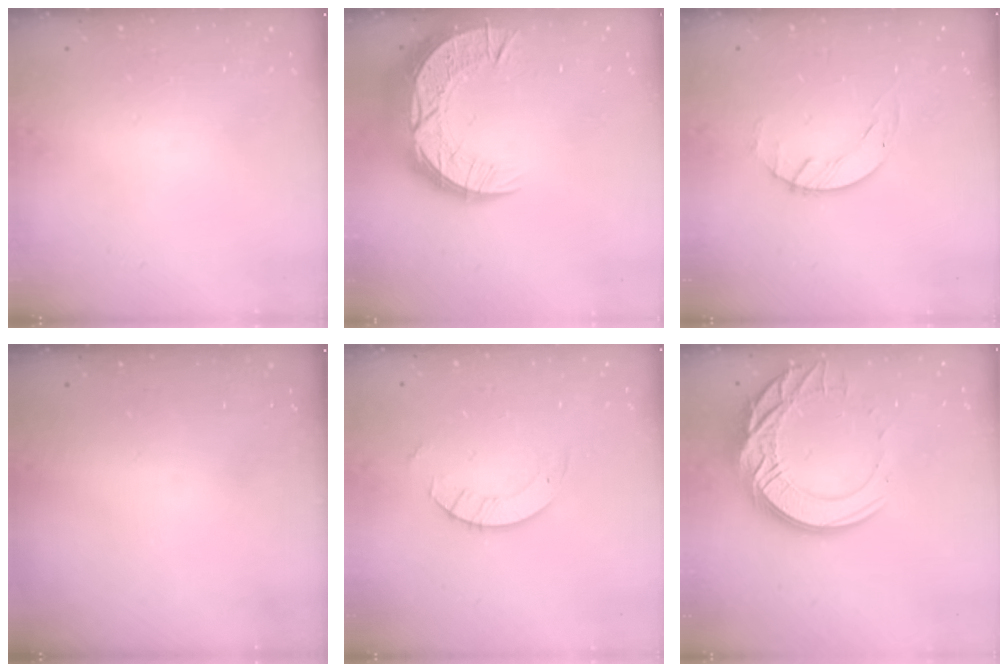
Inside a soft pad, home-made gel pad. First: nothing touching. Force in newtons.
{"total": 24.0, "press": 23.9, "slide": 1.9}
{"total": 1.8, "press": 1.8, "slide": 0.3}
{"total": 0.0}
{"total": 4.0, "press": 4.0, "slide": 0.4}
{"total": 17.9, "press": 17.8, "slide": 1.7}